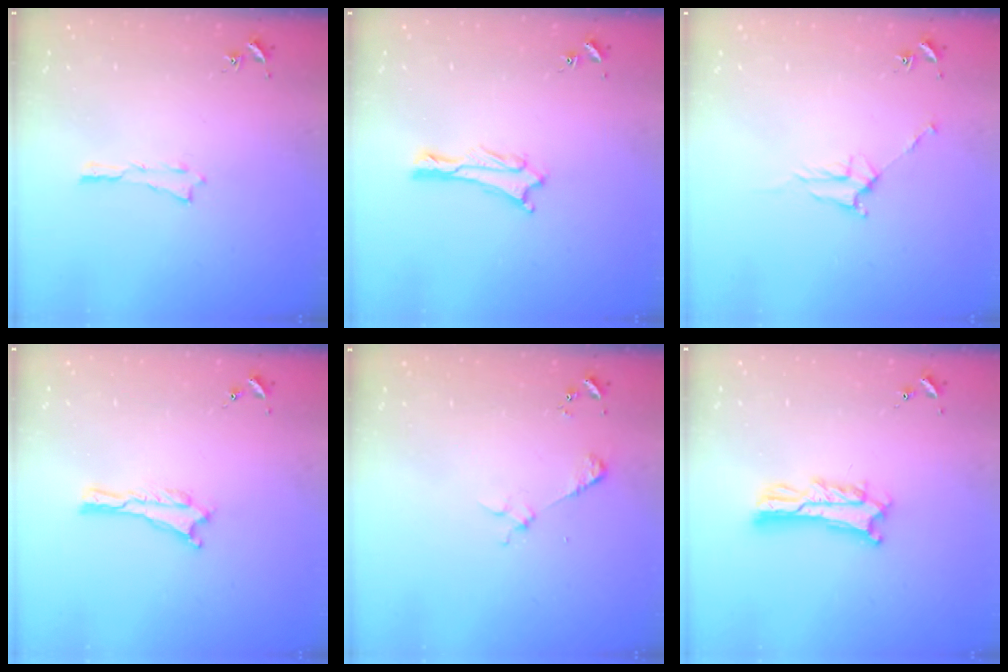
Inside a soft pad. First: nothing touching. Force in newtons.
{"total": 1.9, "press": 1.9, "slide": 0.1}
{"total": 3.7, "press": 3.6, "slide": 0.5}
{"total": 0.0}
{"total": 2.2, "press": 2.2, "slide": 0.2}
{"total": 4.9, "press": 4.8, "slide": 0.5}